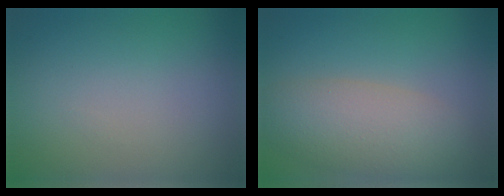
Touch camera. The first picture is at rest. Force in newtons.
{"total": 5.7, "press": 5.7, "slide": 0.4}